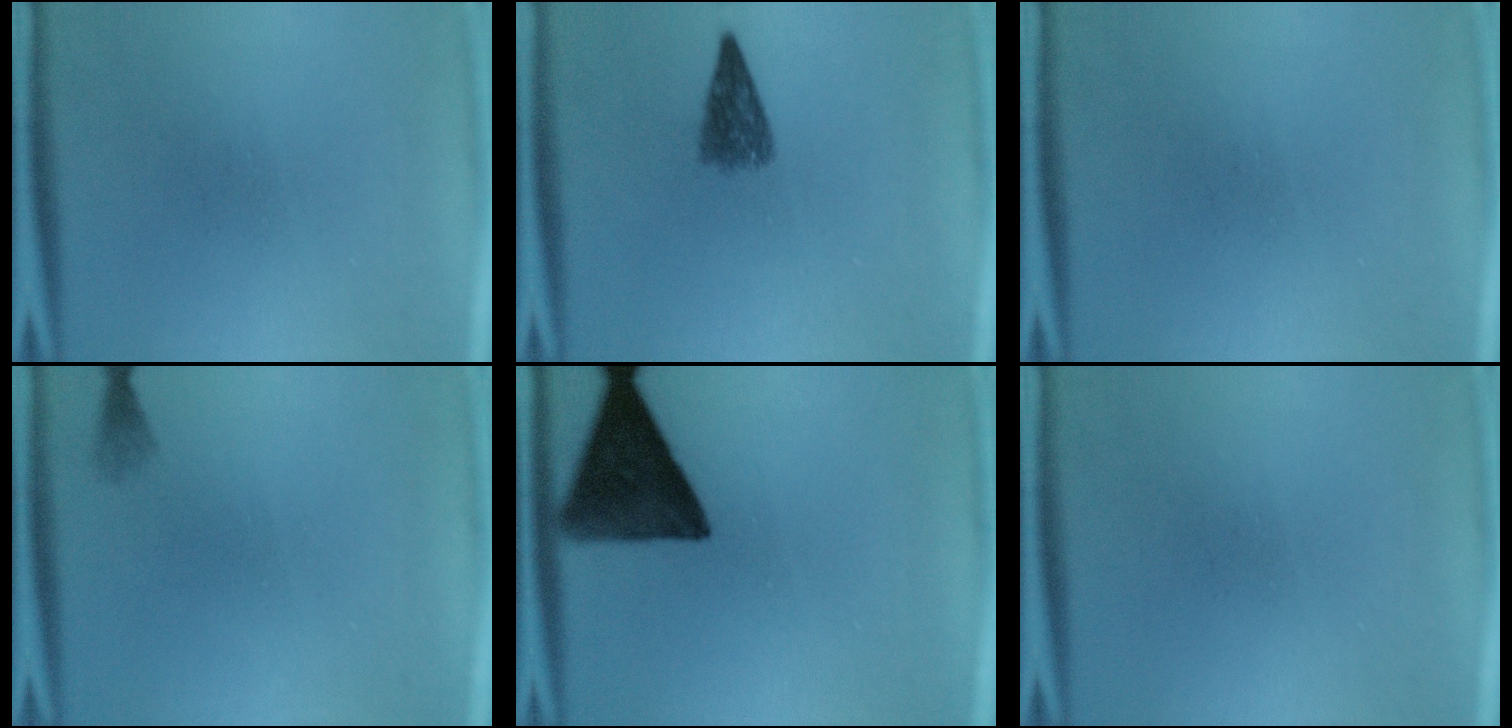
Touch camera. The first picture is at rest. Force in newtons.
{"total": 4.0}
{"total": 0.0}
{"total": 1.0}
{"total": 13.1}
{"total": 0.0}